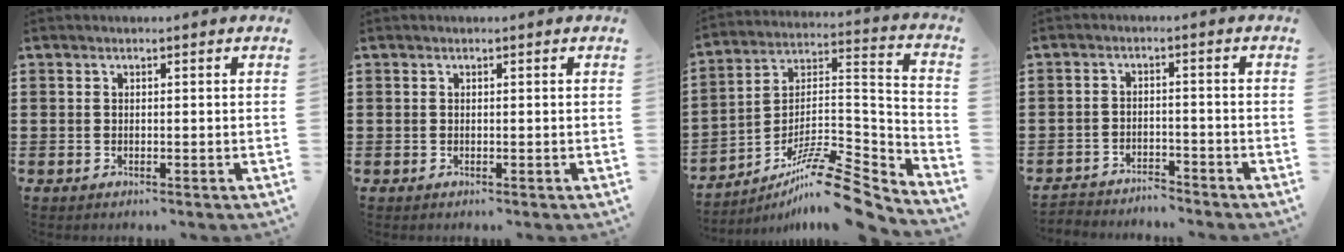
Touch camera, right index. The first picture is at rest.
{"total": 0.0}
{"total": 12.3, "force": [-9.7, 2.3, 7.3], "torque": [-0.118, 0.027, -0.186]}
{"total": 3.3, "force": [-3.3, 0.2, -0.3], "torque": [-0.003, 0.002, -0.072]}